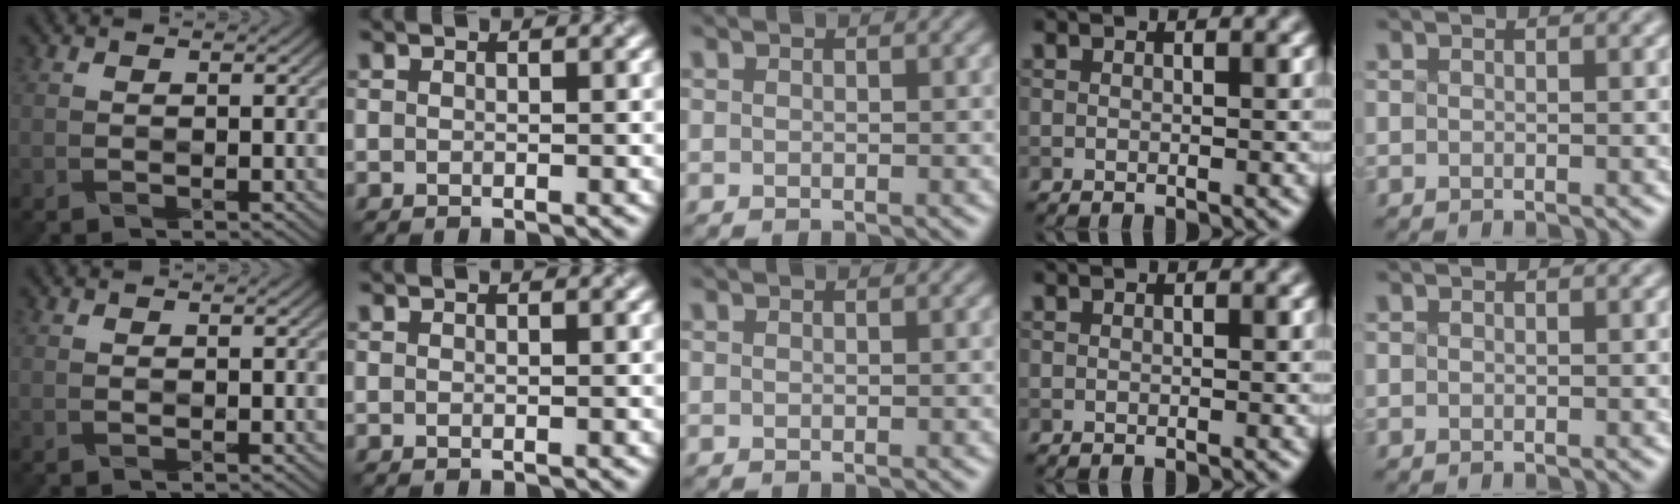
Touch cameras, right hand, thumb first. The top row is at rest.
{}